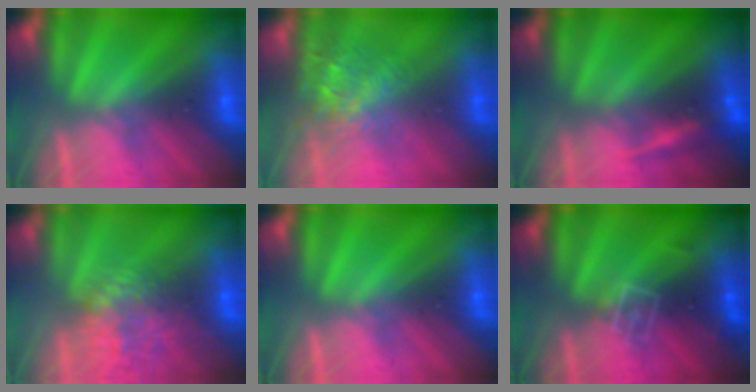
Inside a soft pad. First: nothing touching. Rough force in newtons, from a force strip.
{"total": 3.5}
{"total": 5.0}
{"total": 9.1}
{"total": 0.0}
{"total": 2.8}